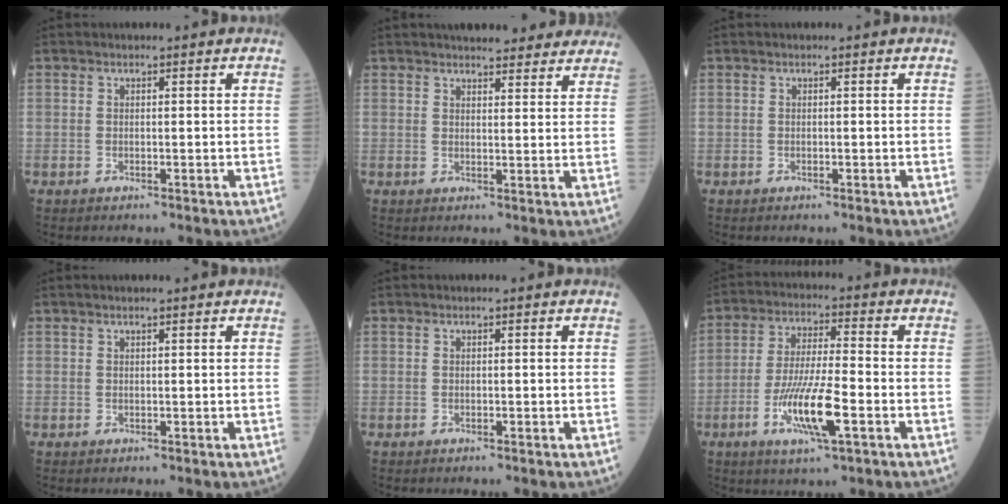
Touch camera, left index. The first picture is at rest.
{"total": 12.4, "force": [11.2, 3.0, 4.6], "torque": [-0.036, 0.009, 0.121]}
{"total": 0.0}
{"total": 1.4, "force": [1.1, 0.0, 0.9], "torque": [-0.012, 0.012, 0.017]}
{"total": 0.0}
{"total": 10.3, "force": [-4.0, 1.2, 9.4], "torque": [-0.185, -0.016, -0.074]}